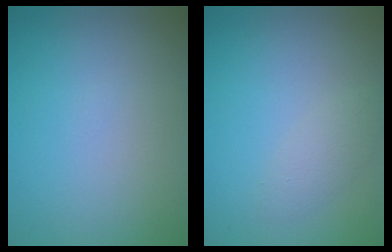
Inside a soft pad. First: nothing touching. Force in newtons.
{"total": 1.5, "press": 1.5, "slide": 0.0}